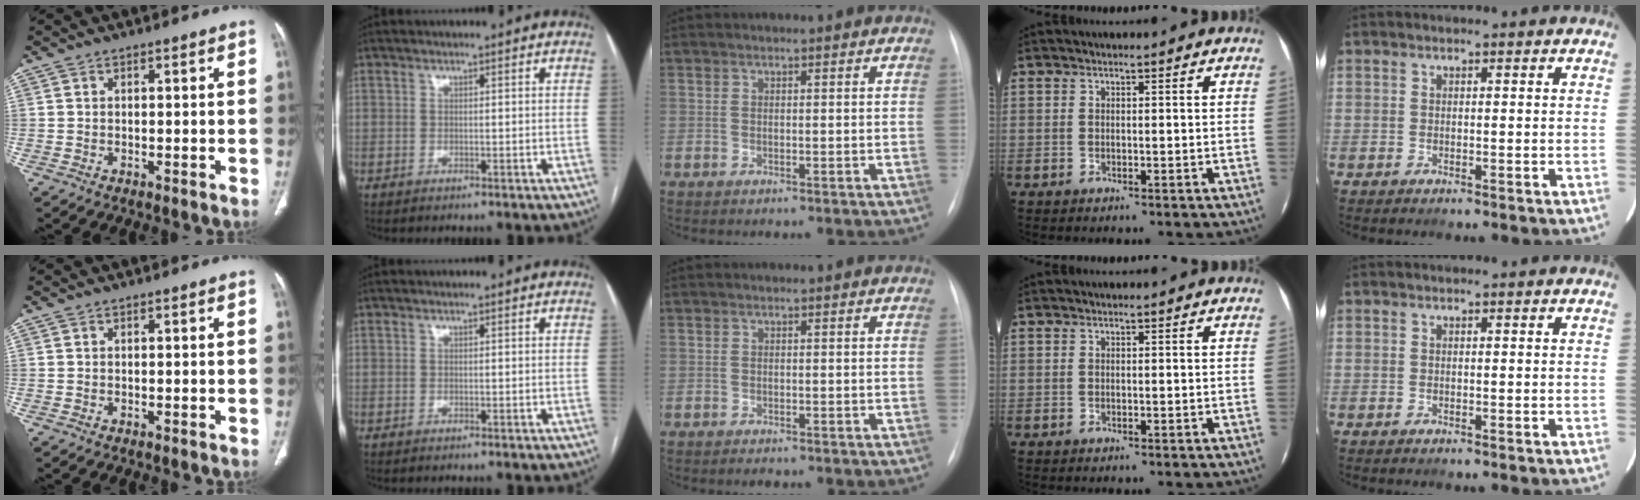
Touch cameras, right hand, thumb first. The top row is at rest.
{"middle": {"total": 0.8, "force": [-0.8, 0.2, 0.3], "torque": [-0.009, -0.003, -0.009]}}